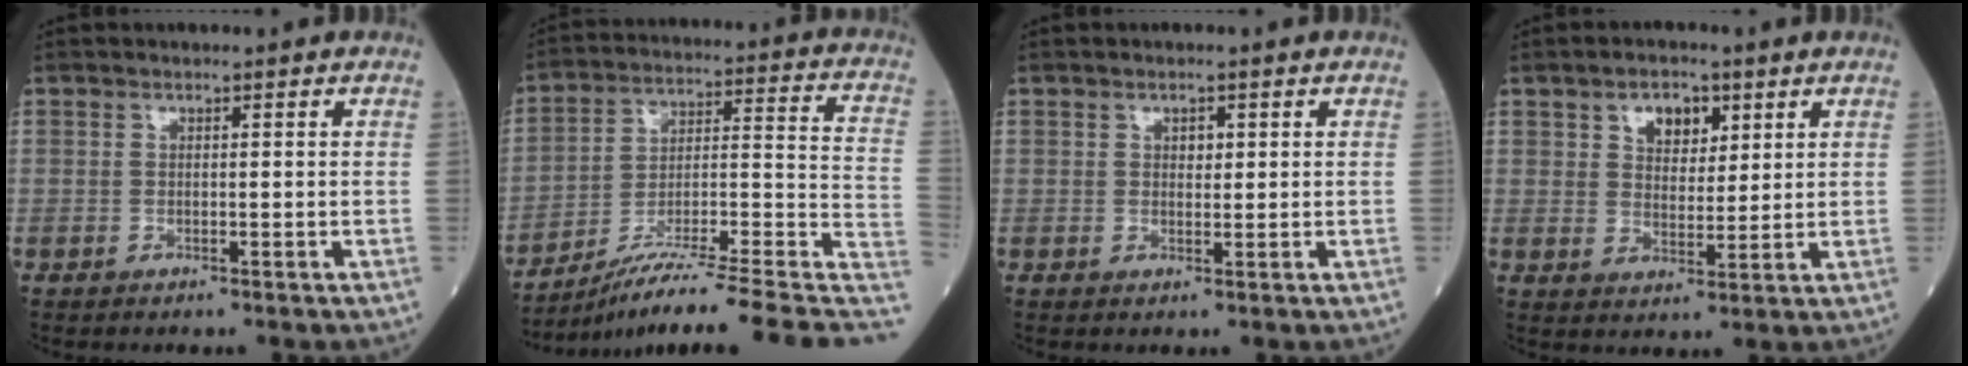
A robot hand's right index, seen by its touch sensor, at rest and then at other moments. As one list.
[{"total": 21.6, "force": [-15.4, 0.4, 15.1], "torque": [-0.169, 0.031, -0.244]}, {"total": 1.4, "force": [0.5, 0.9, 1.0], "torque": [-0.011, -0.002, 0.008]}, {"total": 5.3, "force": [2.7, 3.2, 3.3], "torque": [-0.050, 0.007, 0.046]}]